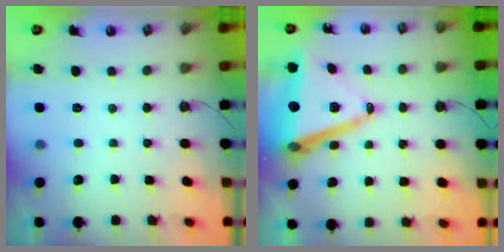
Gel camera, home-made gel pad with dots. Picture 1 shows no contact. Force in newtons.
{"total": 16.1, "press": 15.7, "slide": 3.9}